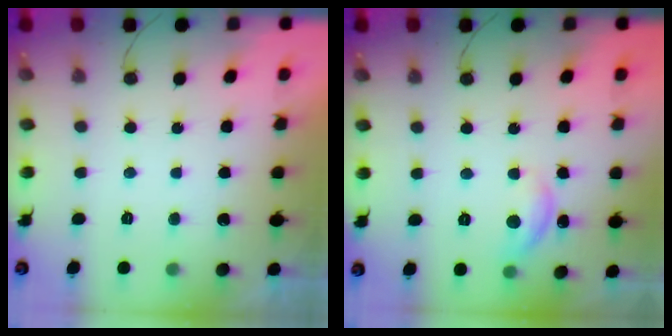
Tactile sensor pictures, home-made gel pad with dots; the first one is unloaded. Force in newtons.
{"total": 8.7, "press": 8.7, "slide": 0.5}